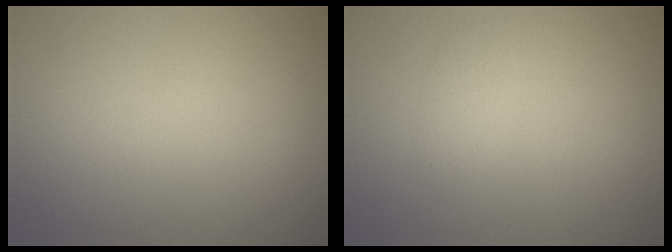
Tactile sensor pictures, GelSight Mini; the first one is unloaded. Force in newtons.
{"total": 1.1, "press": 1.1, "slide": 0.0}